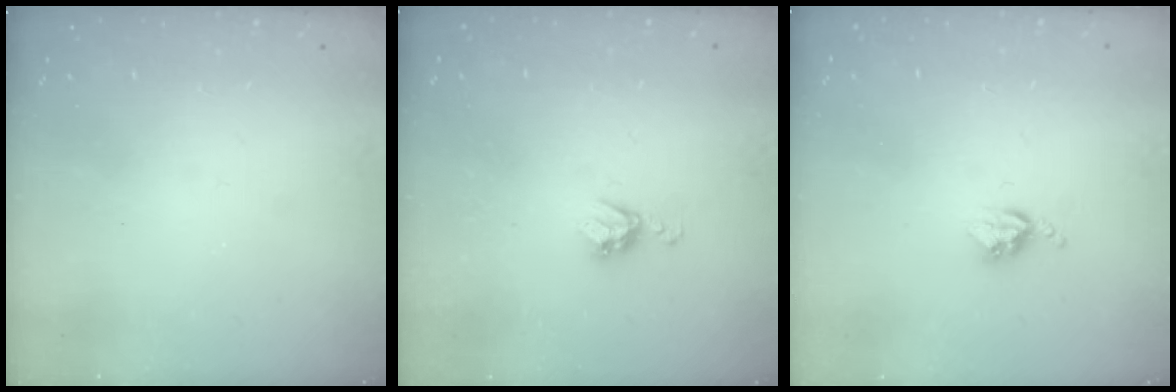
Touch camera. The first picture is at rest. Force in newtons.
{"total": 5.6, "press": 5.6, "slide": 0.5}
{"total": 4.3, "press": 4.2, "slide": 0.5}